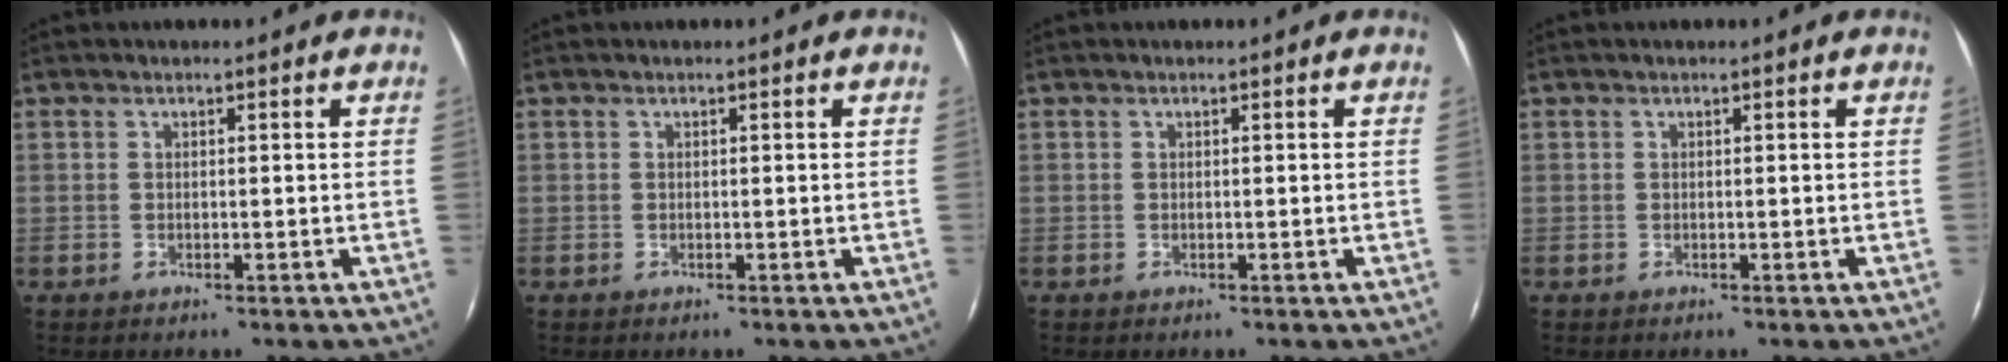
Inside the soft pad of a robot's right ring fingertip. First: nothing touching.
{"total": 0.0}
{"total": 0.0}
{"total": 0.0}